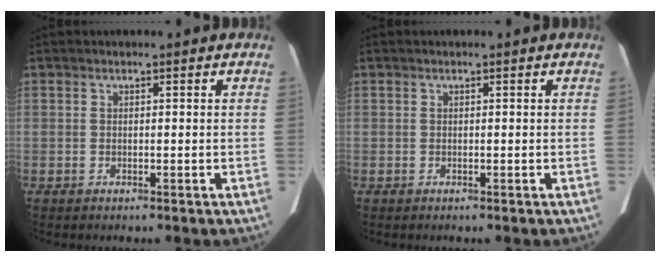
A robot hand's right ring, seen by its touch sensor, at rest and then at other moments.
{"total": 0.0}